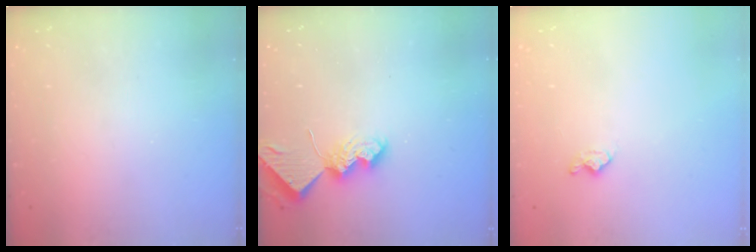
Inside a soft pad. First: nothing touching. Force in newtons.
{"total": 7.6, "press": 7.6, "slide": 0.8}
{"total": 4.4, "press": 4.4, "slide": 0.5}